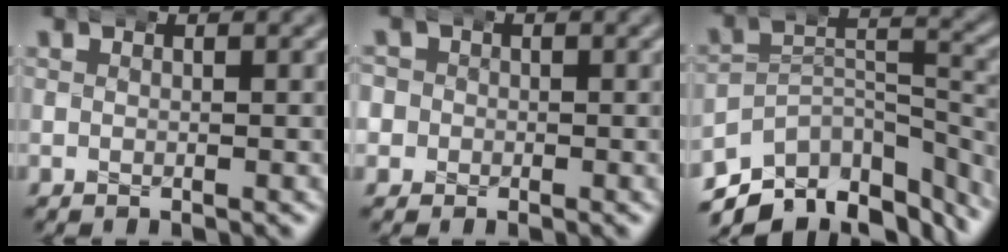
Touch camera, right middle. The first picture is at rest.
{"total": 3.5, "force": [-0.5, 3.4, 0.6], "torque": [-0.023, -0.001, -0.017]}
{"total": 13.0, "force": [-8.5, 7.6, 6.2], "torque": [-0.086, -0.034, -0.126]}